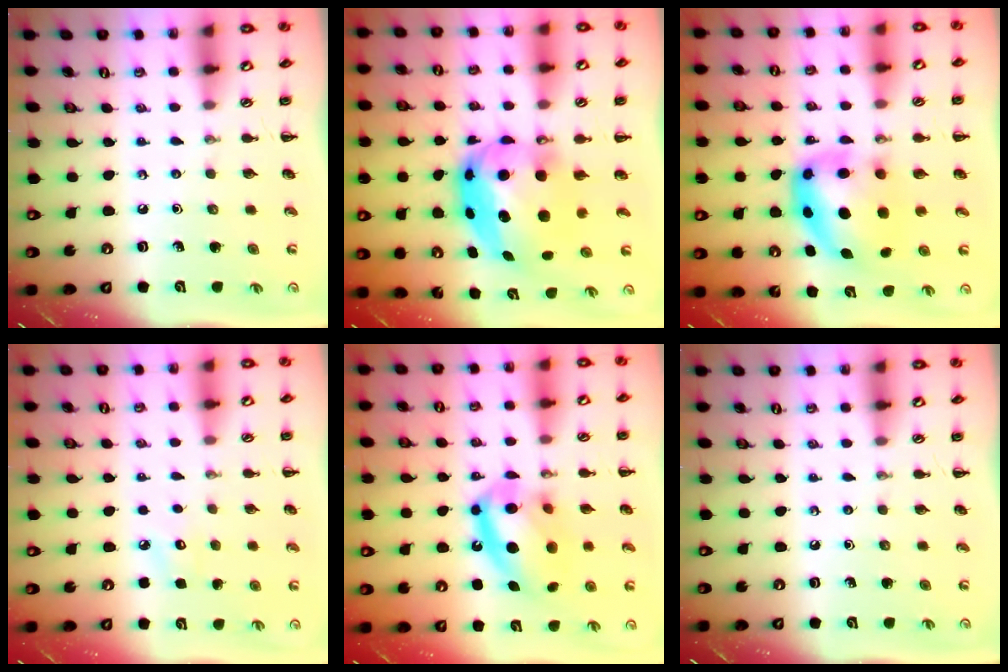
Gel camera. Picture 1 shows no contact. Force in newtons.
{"total": 10.6, "press": 10.2, "slide": 2.8}
{"total": 8.5, "press": 8.2, "slide": 2.0}
{"total": 4.9, "press": 4.7, "slide": 1.4}
{"total": 16.8, "press": 16.4, "slide": 3.5}
{"total": 0.0}